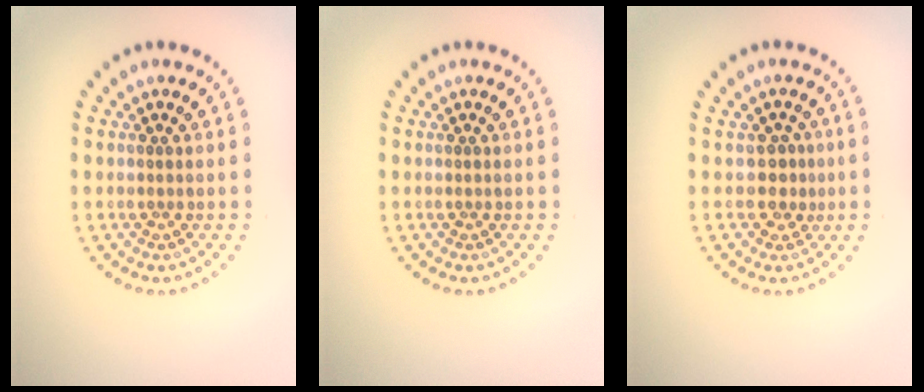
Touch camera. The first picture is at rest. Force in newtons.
{"total": 0.0}
{"total": 2.0, "press": 1.5, "slide": 1.3}